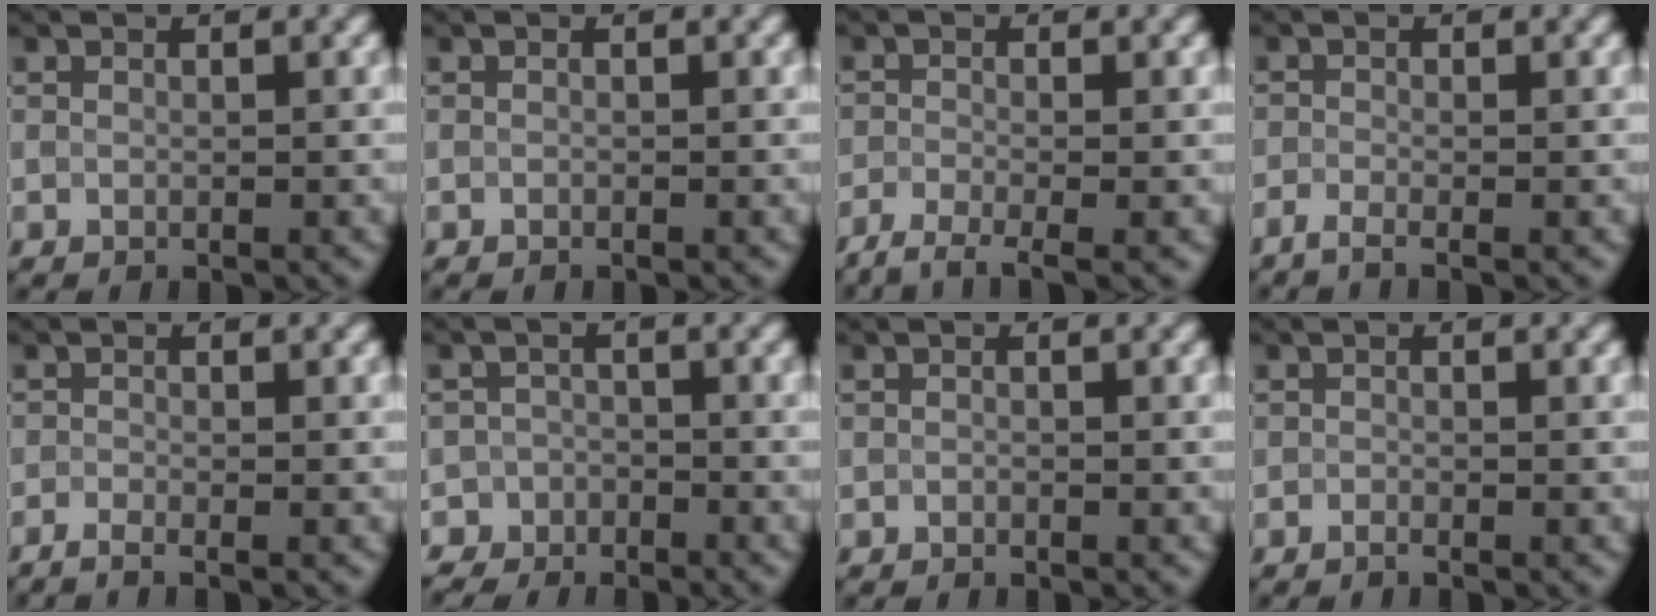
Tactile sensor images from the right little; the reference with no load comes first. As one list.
[{"total": 0.8, "force": [-0.6, -0.2, -0.4], "torque": [0.004, -0.002, -0.003]}, {"total": 3.8, "force": [-3.4, 0.3, 1.6], "torque": [-0.027, -0.007, -0.063]}, {"total": 1.9, "force": [-1.8, -0.2, 0.4], "torque": [-0.008, -0.008, -0.037]}, {"total": 1.9, "force": [-1.8, 0.0, 0.4], "torque": [-0.004, -0.011, -0.034]}, {"total": 3.8, "force": [-3.1, 1.7, -1.5], "torque": [0.048, 0.003, -0.047]}, {"total": 1.1, "force": [-0.9, -0.4, -0.6], "torque": [0.005, -0.003, -0.009]}, {"total": 1.3, "force": [-1.2, -0.4, -0.4], "torque": [0.004, -0.008, -0.014]}]